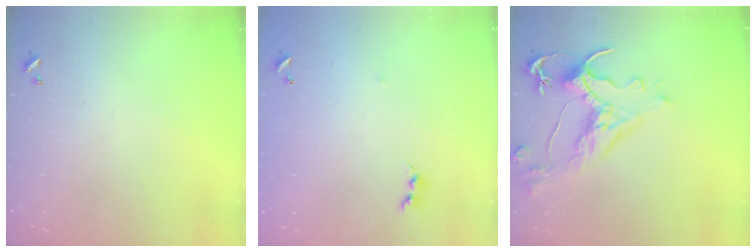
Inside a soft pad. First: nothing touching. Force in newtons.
{"total": 6.2, "press": 6.2, "slide": 0.7}
{"total": 3.5, "press": 3.2, "slide": 1.5}